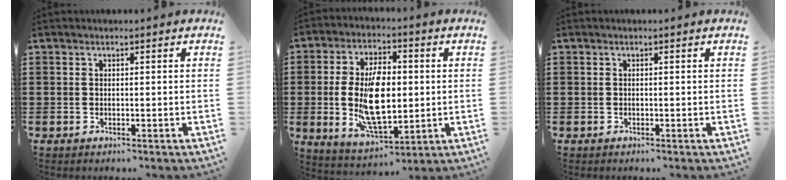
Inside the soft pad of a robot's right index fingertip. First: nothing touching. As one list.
[{"total": 12.2, "force": [-0.1, 6.2, 10.6], "torque": [-0.208, -0.007, -0.003]}, {"total": 0.0}]